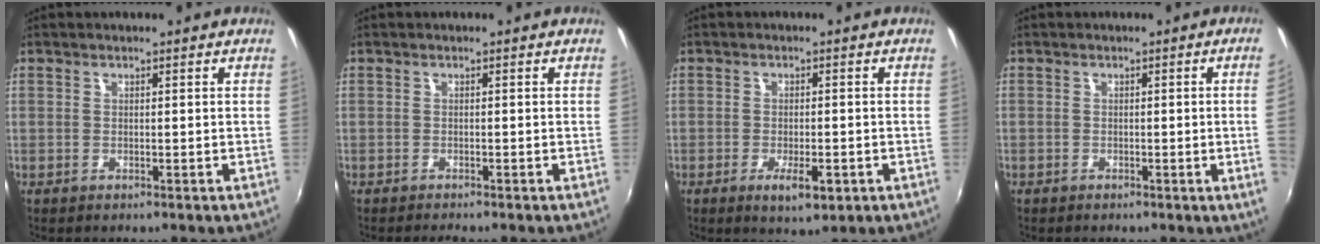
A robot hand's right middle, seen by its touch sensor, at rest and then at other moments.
{"total": 1.4, "force": [-1.3, -0.1, 0.4], "torque": [-0.010, -0.010, -0.025]}
{"total": 4.8, "force": [-2.1, 1.6, 4.1], "torque": [-0.082, -0.012, -0.030]}
{"total": 3.1, "force": [-0.1, -1.8, 2.5], "torque": [-0.045, -0.012, 0.006]}